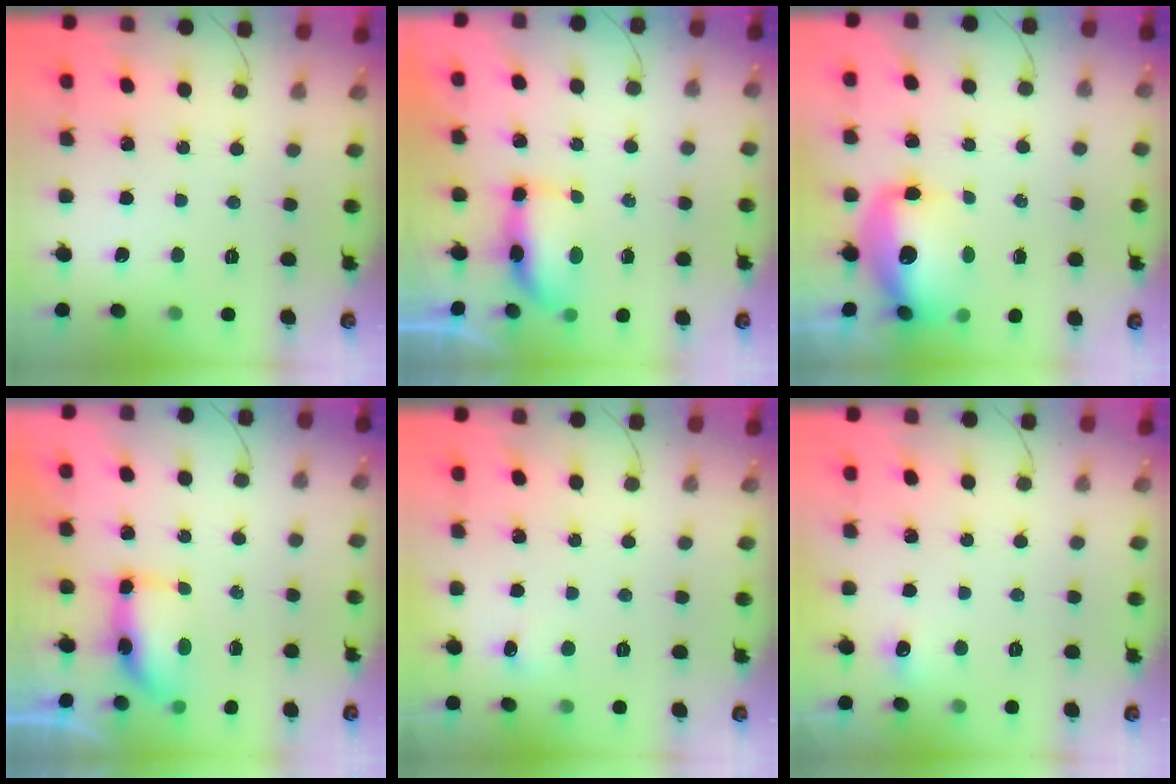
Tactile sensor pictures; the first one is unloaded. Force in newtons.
{"total": 7.4, "press": 7.0, "slide": 2.3}
{"total": 12.8, "press": 12.4, "slide": 2.9}
{"total": 7.1, "press": 7.1, "slide": 0.5}
{"total": 3.8, "press": 3.6, "slide": 1.1}
{"total": 4.9, "press": 4.7, "slide": 1.3}